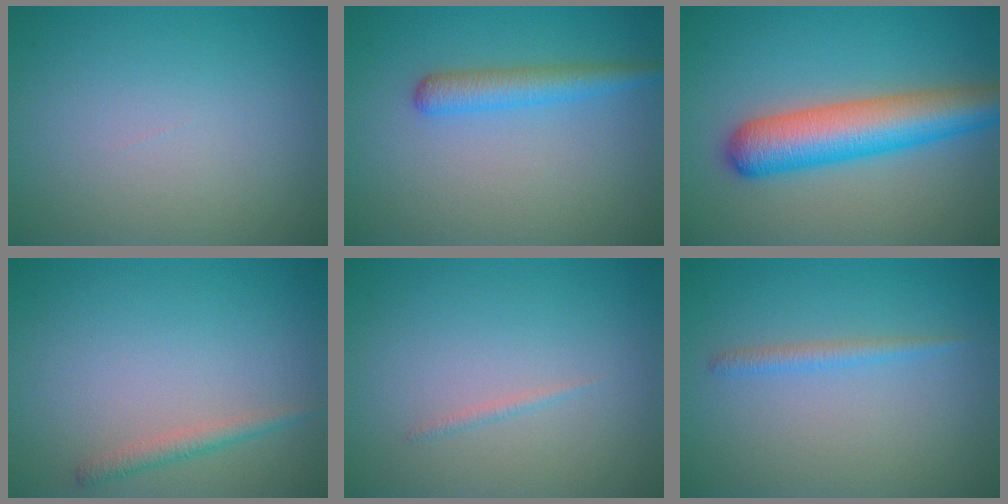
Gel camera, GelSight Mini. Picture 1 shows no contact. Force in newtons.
{"total": 2.8, "press": 2.8, "slide": 0.1}
{"total": 7.6, "press": 7.6, "slide": 0.3}
{"total": 1.4, "press": 1.4, "slide": 0.1}
{"total": 0.5, "press": 0.5, "slide": 0.0}
{"total": 1.3, "press": 1.3, "slide": 0.0}